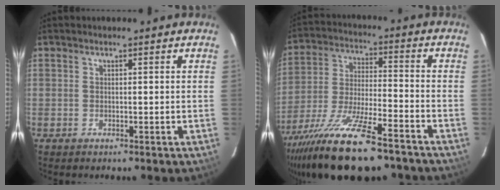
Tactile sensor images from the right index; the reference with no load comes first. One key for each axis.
{"total": 22.3, "fx": -17.0, "fy": 5.2, "fz": 13.5, "tx": -0.270, "ty": -0.055, "tz": -0.286}